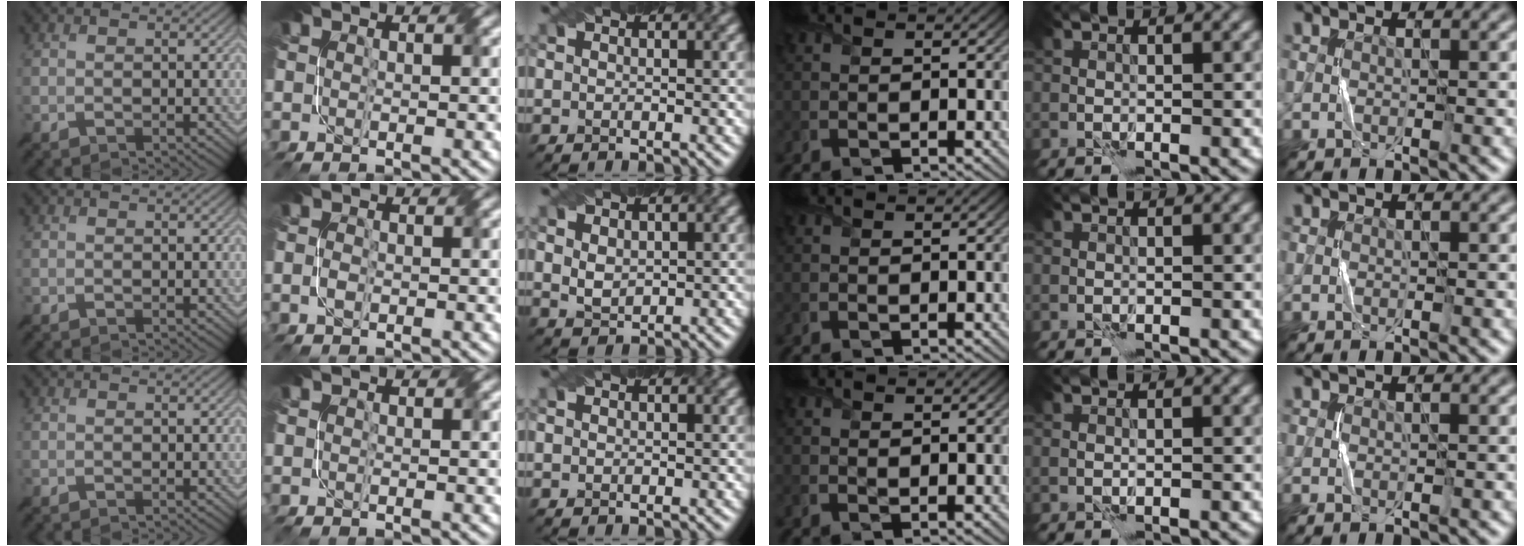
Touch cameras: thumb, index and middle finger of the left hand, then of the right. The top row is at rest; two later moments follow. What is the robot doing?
{"motion": "fold", "object": "file"}